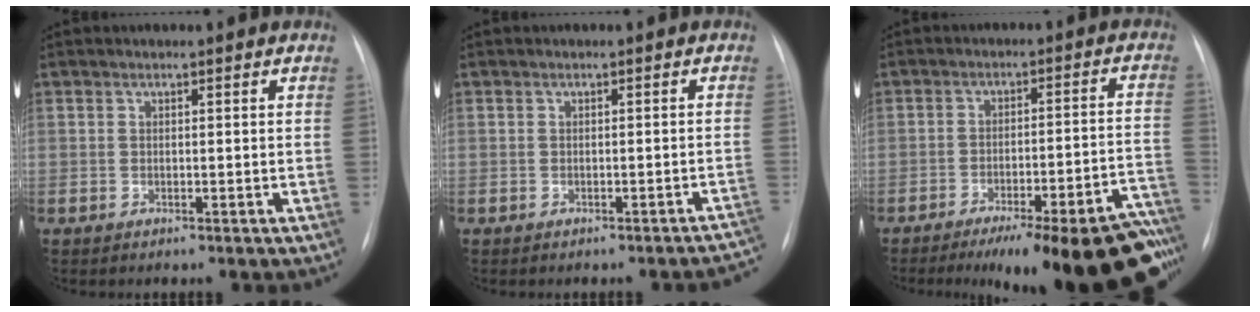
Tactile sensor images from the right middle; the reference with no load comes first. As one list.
[{"total": 3.8, "force": [-3.5, 0.6, 1.1], "torque": [0.011, 0.004, -0.035]}, {"total": 23.6, "force": [-17.9, 3.6, 14.9], "torque": [-0.107, 0.008, -0.238]}]